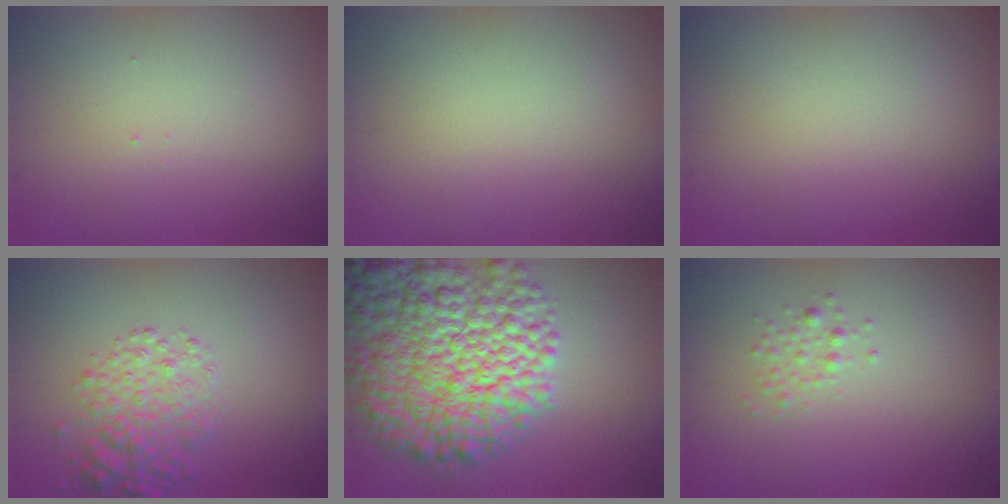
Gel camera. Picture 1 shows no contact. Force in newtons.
{"total": 0.0}
{"total": 0.0}
{"total": 4.0, "press": 4.0, "slide": 0.1}
{"total": 13.4, "press": 13.4, "slide": 0.6}
{"total": 1.2, "press": 1.2, "slide": 0.1}